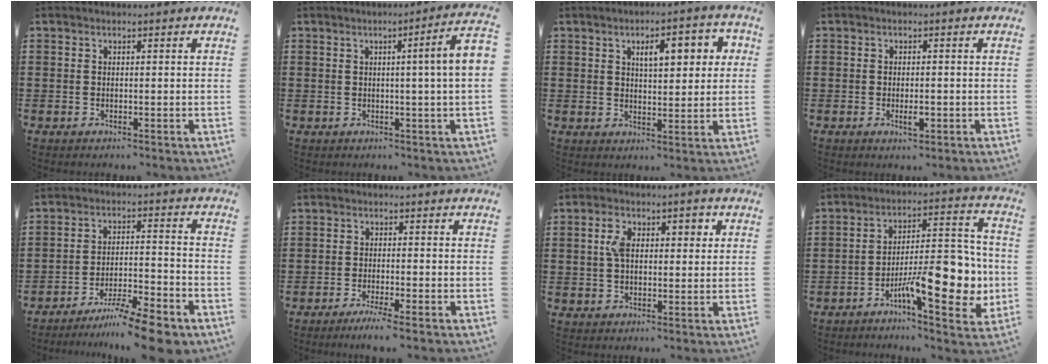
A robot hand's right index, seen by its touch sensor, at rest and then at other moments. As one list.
[{"total": 5.6, "force": [0.7, -0.6, 5.5], "torque": [-0.085, -0.016, 0.005]}, {"total": 5.9, "force": [2.2, 2.3, 5.0], "torque": [-0.071, -0.001, 0.027]}, {"total": 2.1, "force": [-0.7, 0.7, 1.9], "torque": [-0.034, 0.001, -0.013]}, {"total": 9.0, "force": [-7.6, 0.5, 4.6], "torque": [-0.072, 0.013, -0.144]}, {"total": 2.7, "force": [-2.1, -0.3, 1.7], "torque": [-0.034, -0.005, -0.039]}, {"total": 4.8, "force": [0.8, 2.8, 3.9], "torque": [-0.076, 0.012, 0.008]}, {"total": 14.2, "force": [-5.0, 5.1, 12.2], "torque": [-0.175, 0.003, -0.085]}]